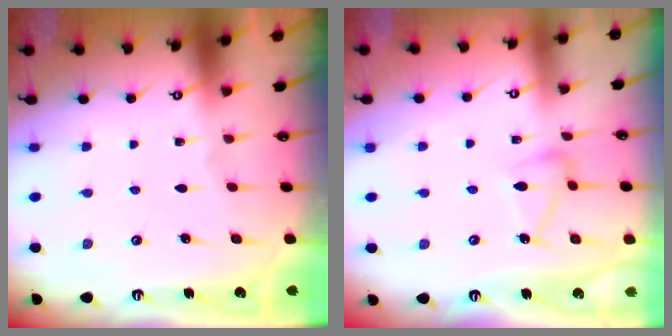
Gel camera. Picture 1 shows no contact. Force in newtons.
{"total": 8.8, "press": 8.8, "slide": 0.4}